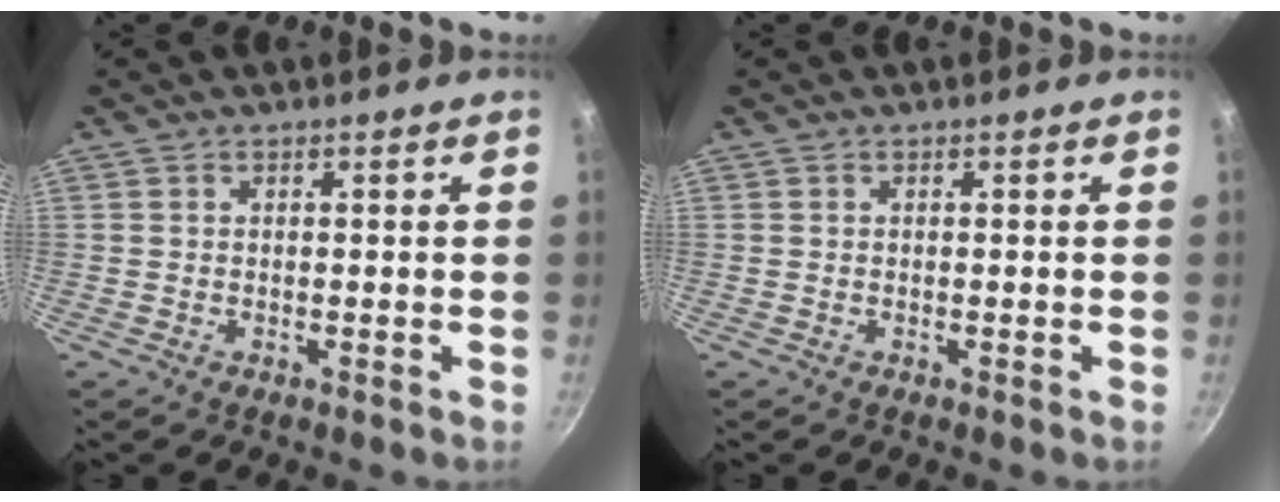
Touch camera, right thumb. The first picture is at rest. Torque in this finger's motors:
{"motor_torque": [0.00, 0.00, -0.03, 0.01, 0.00]}